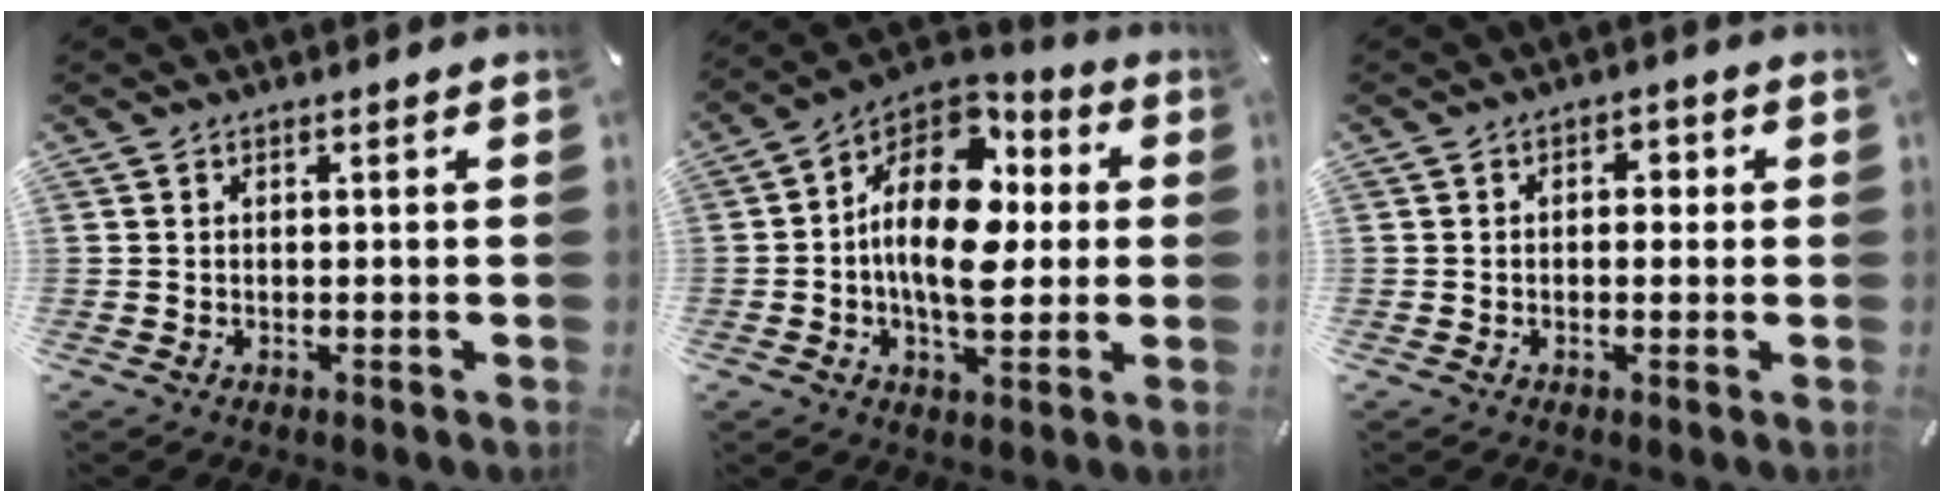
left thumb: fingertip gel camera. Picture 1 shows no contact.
{"total": 18.6, "force": [1.9, 11.8, 14.3], "torque": [-0.266, -0.020, 0.027]}
{"total": 2.7, "force": [-0.6, 1.9, 1.9], "torque": [-0.030, 0.009, -0.016]}